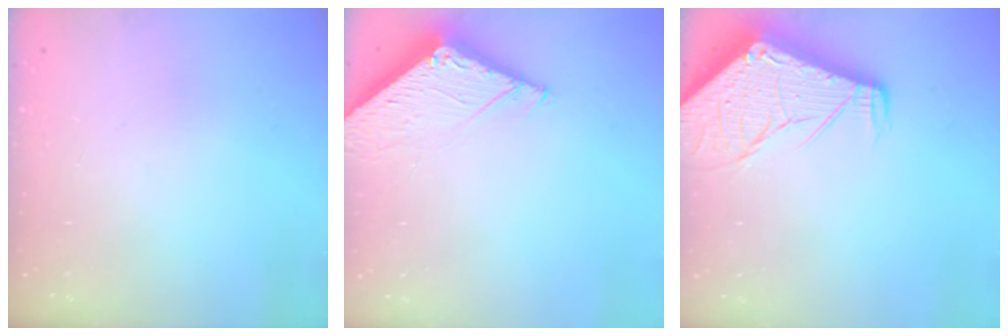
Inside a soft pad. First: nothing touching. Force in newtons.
{"total": 5.7, "press": 5.7, "slide": 0.2}
{"total": 10.4, "press": 10.3, "slide": 1.3}